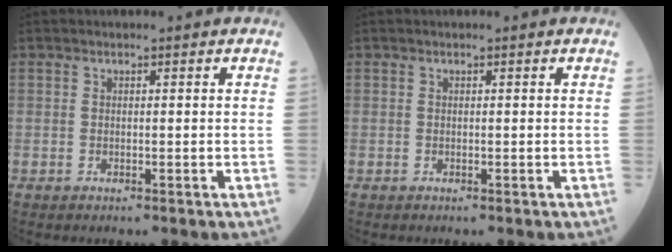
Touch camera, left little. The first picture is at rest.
{"total": 0.0}